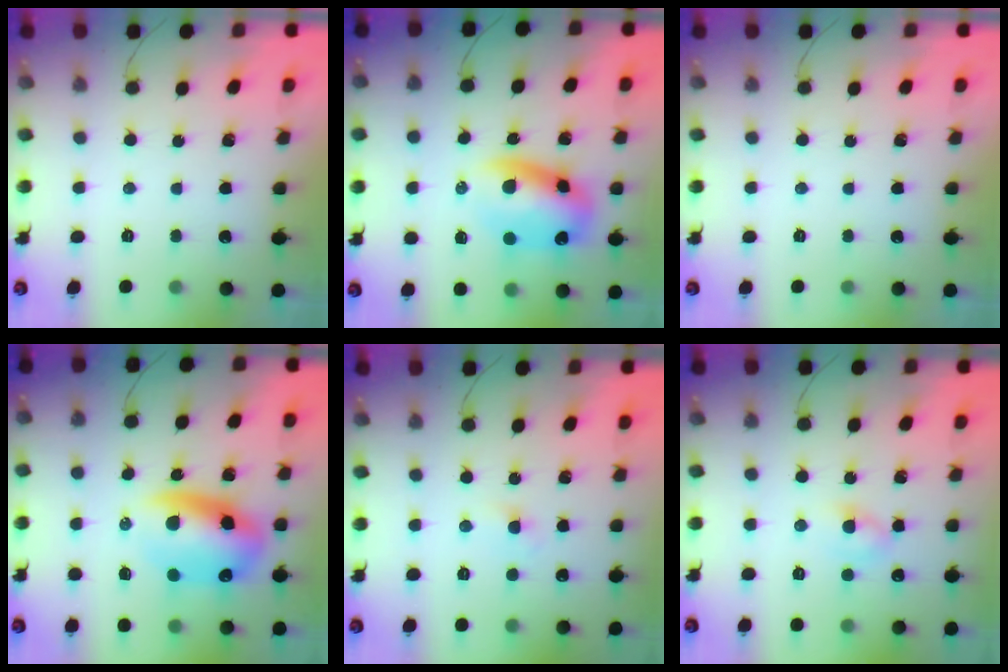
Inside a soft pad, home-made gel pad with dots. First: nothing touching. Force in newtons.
{"total": 11.2, "press": 10.9, "slide": 2.7}
{"total": 0.0}
{"total": 13.7, "press": 13.2, "slide": 3.7}
{"total": 1.9, "press": 1.7, "slide": 0.8}
{"total": 2.9, "press": 2.7, "slide": 1.1}